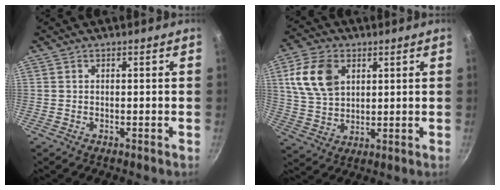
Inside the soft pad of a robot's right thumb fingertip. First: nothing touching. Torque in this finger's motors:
{"motor_torque": [-0.15, 0.58, 0.69, -0.13, 0.09]}